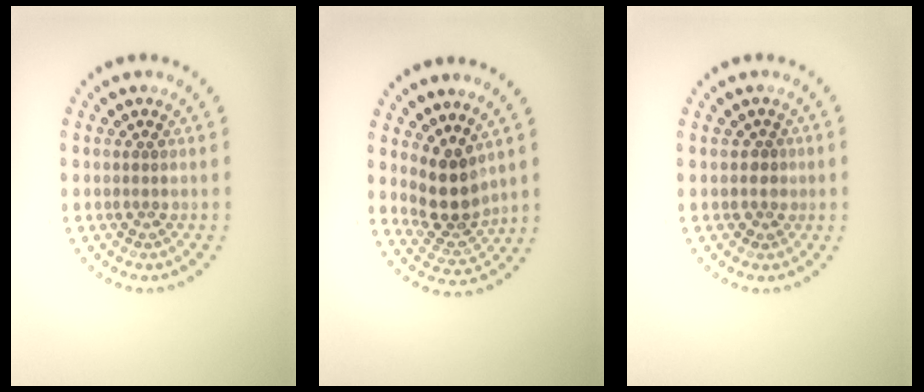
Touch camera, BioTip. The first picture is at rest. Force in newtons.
{"total": 3.7, "press": 3.0, "slide": 2.2}
{"total": 1.1, "press": 0.7, "slide": 0.8}